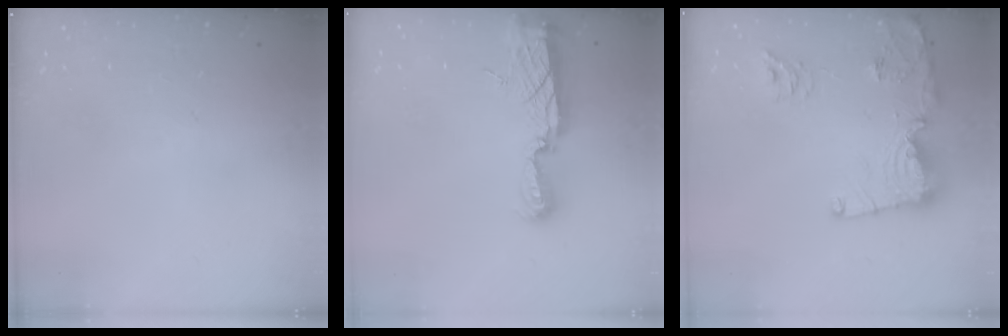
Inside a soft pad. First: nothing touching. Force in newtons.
{"total": 9.0, "press": 8.9, "slide": 0.8}
{"total": 14.6, "press": 14.6, "slide": 1.0}